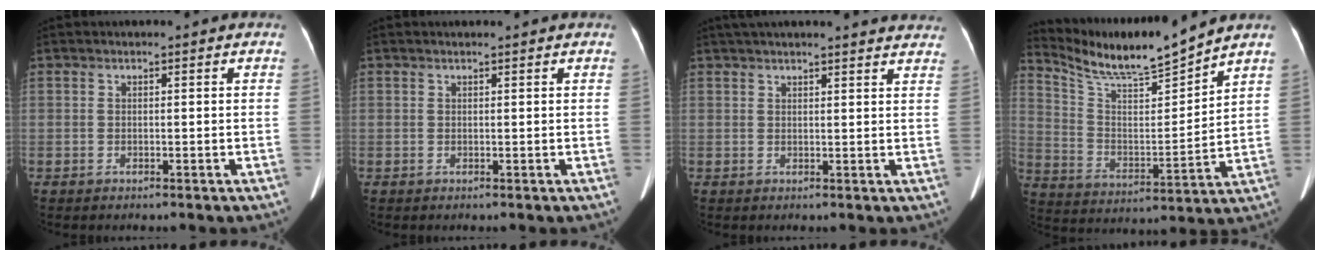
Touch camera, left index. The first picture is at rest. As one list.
[{"total": 1.4, "force": [1.3, -0.1, 0.5], "torque": [-0.010, 0.015, 0.021]}, {"total": 19.4, "force": [17.9, 2.2, 7.2], "torque": [-0.103, 0.022, 0.219]}, {"total": 12.2, "force": [11.6, -1.0, 3.6], "torque": [-0.086, -0.008, 0.219]}]